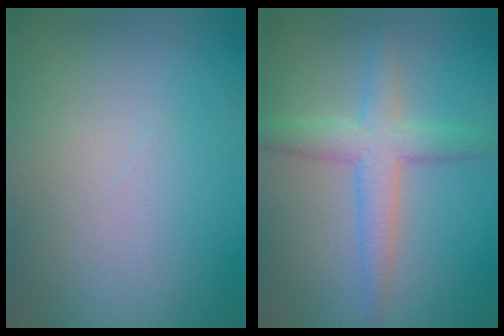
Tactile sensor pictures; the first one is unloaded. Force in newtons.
{"total": 4.0, "press": 4.0, "slide": 0.1}